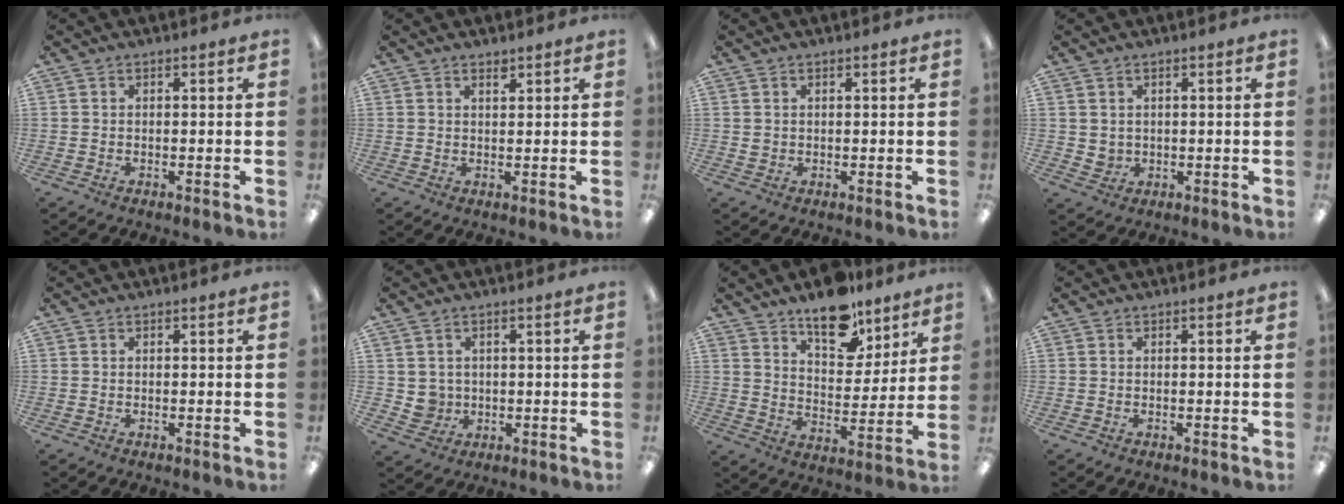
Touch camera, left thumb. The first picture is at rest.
{"total": 1.7, "force": [1.5, 0.4, 0.8], "torque": [-0.009, -0.005, 0.025]}
{"total": 1.0, "force": [0.6, 0.8, 0.3], "torque": [-0.007, 0.003, 0.011]}
{"total": 2.4, "force": [1.1, 2.1, 0.5], "torque": [-0.004, -0.003, 0.020]}
{"total": 0.0}
{"total": 3.5, "force": [0.9, 3.4, 0.3], "torque": [-0.009, 0.000, 0.018]}
{"total": 13.6, "force": [10.7, 6.2, 5.6], "torque": [-0.066, -0.072, 0.190]}
{"total": 0.0}